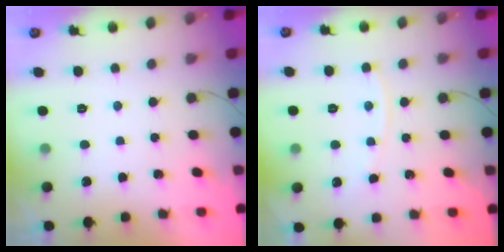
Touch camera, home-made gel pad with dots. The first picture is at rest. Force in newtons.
{"total": 3.3, "press": 3.2, "slide": 0.4}